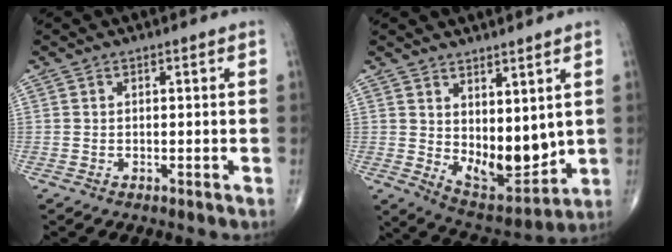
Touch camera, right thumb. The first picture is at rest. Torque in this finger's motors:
{"motor_torque": [0.06, 0.07, 0.67, 0.17, 0.04]}